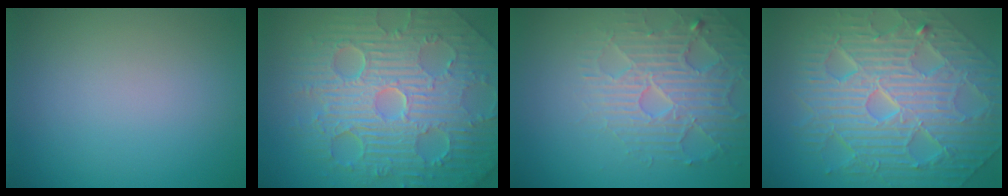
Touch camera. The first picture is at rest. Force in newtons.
{"total": 11.6, "press": 7.5, "slide": 8.9}
{"total": 4.6, "press": 4.3, "slide": 1.7}
{"total": 11.7, "press": 7.8, "slide": 8.8}